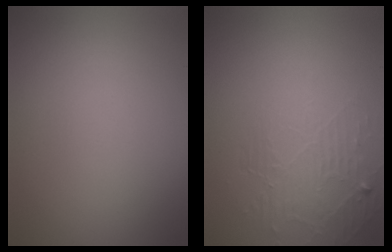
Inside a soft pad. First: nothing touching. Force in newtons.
{"total": 2.0, "press": 1.1, "slide": 1.7}